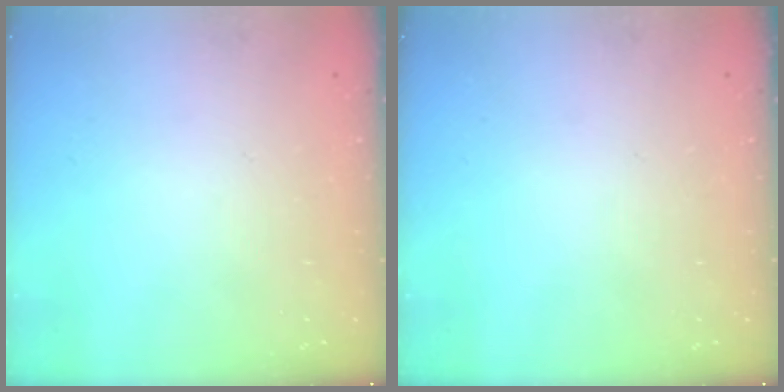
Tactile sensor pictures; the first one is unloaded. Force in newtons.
{"total": 0.0}